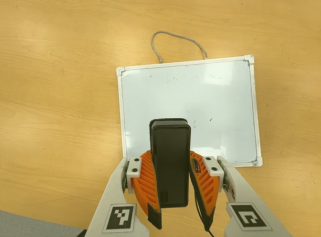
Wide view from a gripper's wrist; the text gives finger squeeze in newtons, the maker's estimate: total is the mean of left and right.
{"total": 7.2, "left": 6.3, "right": 8.2}